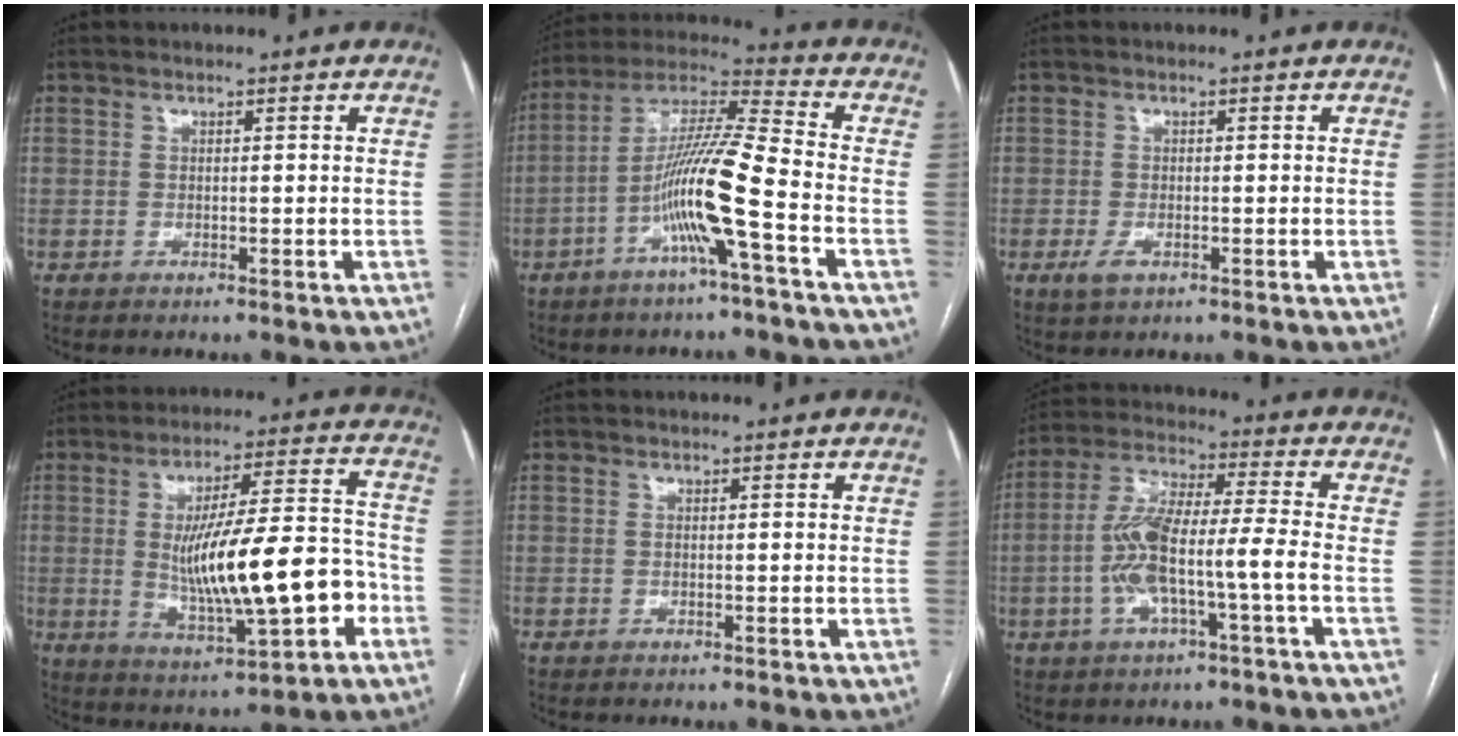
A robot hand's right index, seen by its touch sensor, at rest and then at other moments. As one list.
[{"total": 12.9, "force": [-4.6, -0.7, 12.0], "torque": [-0.229, 0.011, -0.093]}, {"total": 2.2, "force": [-0.9, 1.2, 1.6], "torque": [-0.033, -0.001, -0.012]}, {"total": 17.1, "force": [-2.9, 3.1, 16.5], "torque": [-0.284, 0.007, -0.035]}, {"total": 0.0}, {"total": 10.9, "force": [-2.6, 1.1, 10.5], "torque": [-0.217, 0.017, -0.053]}]